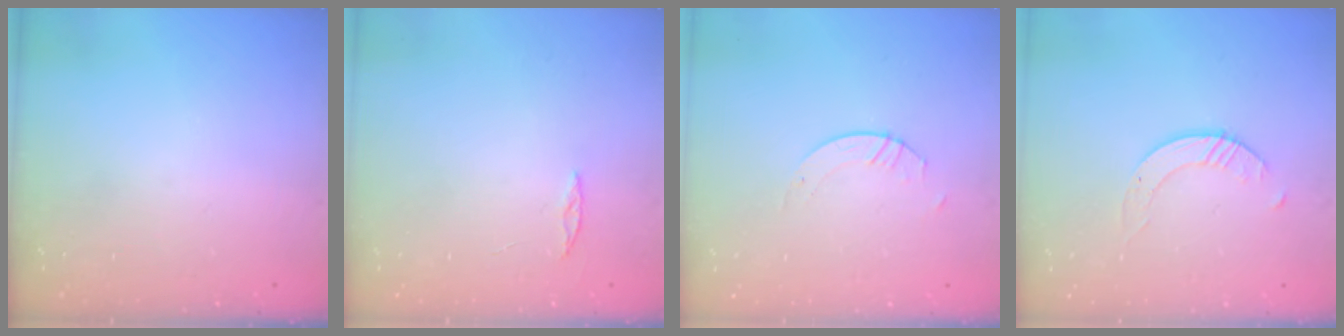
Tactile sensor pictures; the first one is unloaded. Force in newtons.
{"total": 2.0, "press": 2.0, "slide": 0.2}
{"total": 2.6, "press": 2.6, "slide": 0.2}
{"total": 1.7, "press": 1.7, "slide": 0.2}